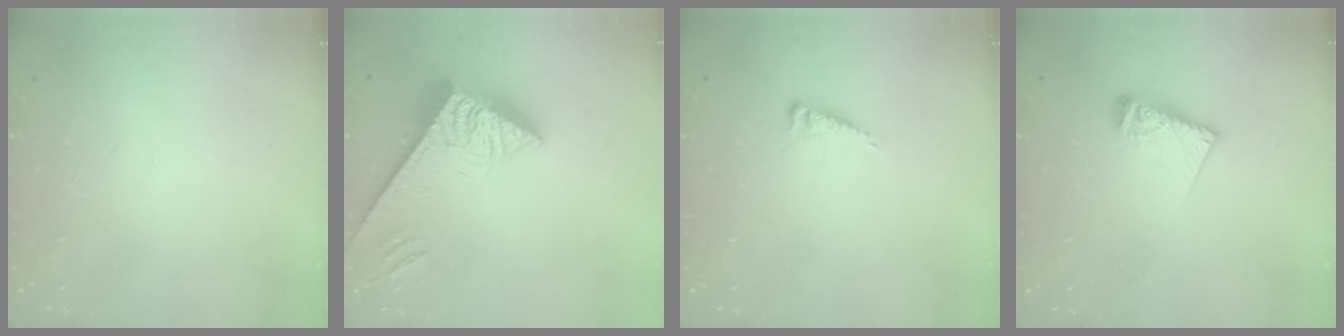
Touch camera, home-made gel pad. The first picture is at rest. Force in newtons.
{"total": 6.8, "press": 6.7, "slide": 1.0}
{"total": 2.9, "press": 2.9, "slide": 0.4}
{"total": 9.6, "press": 9.5, "slide": 1.3}